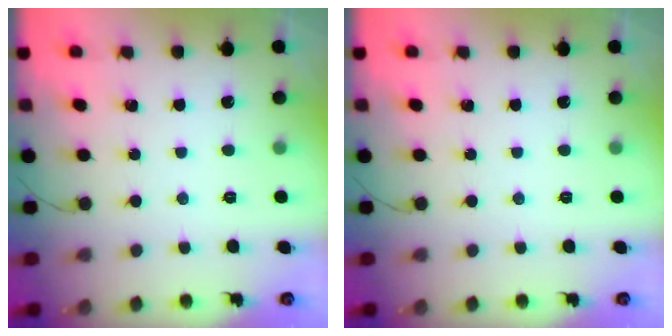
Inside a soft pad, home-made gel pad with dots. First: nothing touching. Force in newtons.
{"total": 0.0}